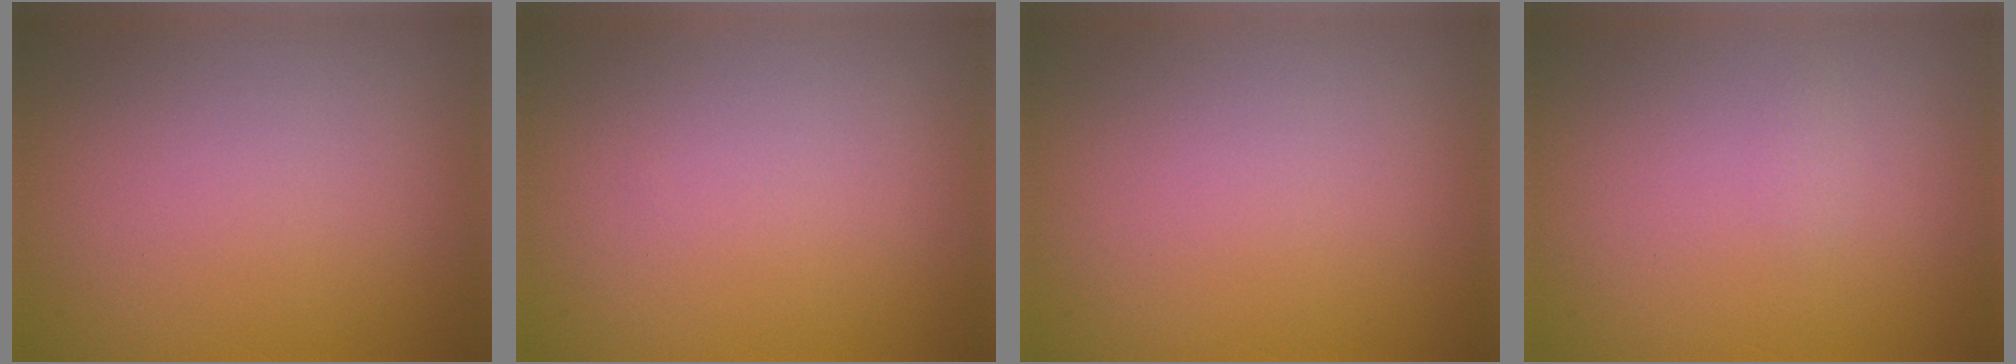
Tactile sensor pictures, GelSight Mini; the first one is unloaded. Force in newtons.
{"total": 0.0}
{"total": 0.0}
{"total": 0.5, "press": 0.5, "slide": 0.1}